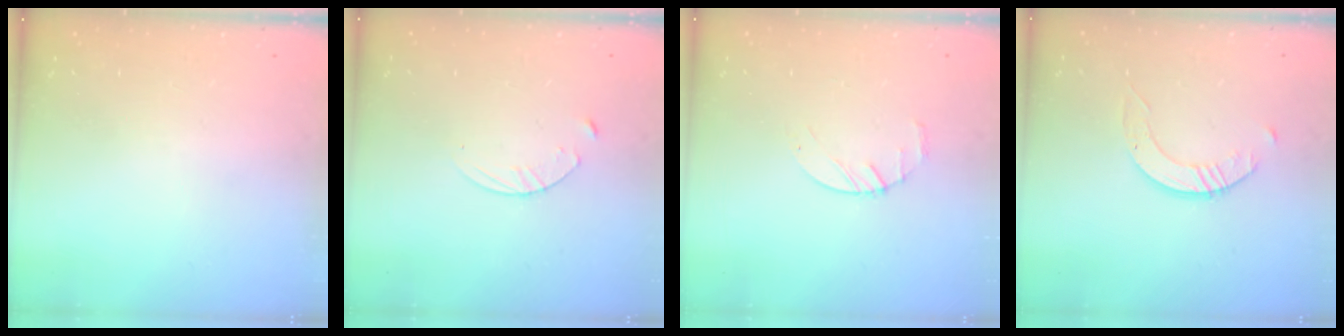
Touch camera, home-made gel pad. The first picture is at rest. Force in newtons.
{"total": 3.1, "press": 3.1, "slide": 0.3}
{"total": 2.4, "press": 2.3, "slide": 0.3}
{"total": 2.4, "press": 2.4, "slide": 0.3}